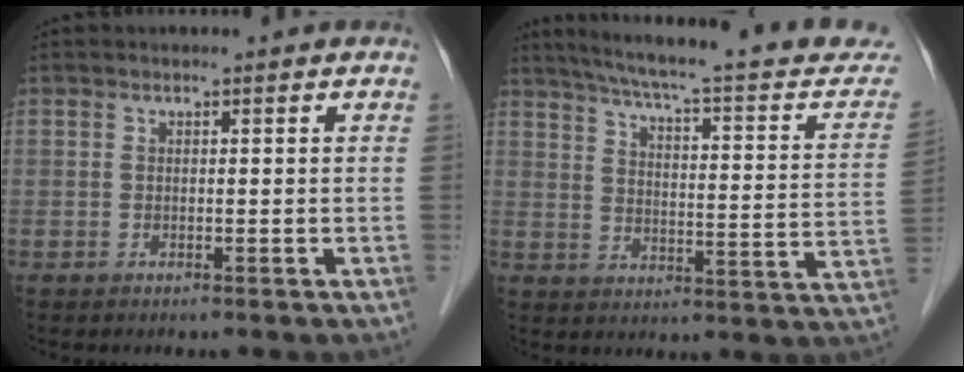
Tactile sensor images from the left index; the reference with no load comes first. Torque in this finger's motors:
{"motor_torque": [-0.53, -0.80, 0.23, 0.08]}